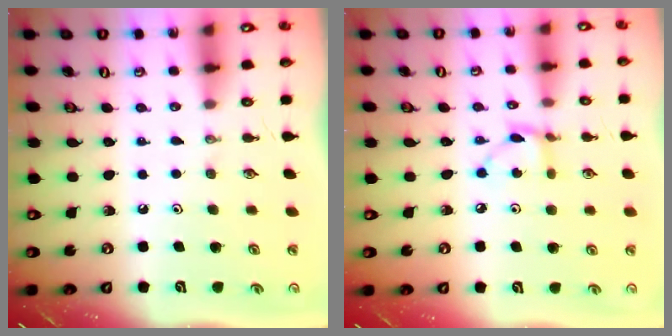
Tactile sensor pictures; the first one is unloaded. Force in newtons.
{"total": 4.0, "press": 4.0, "slide": 0.2}